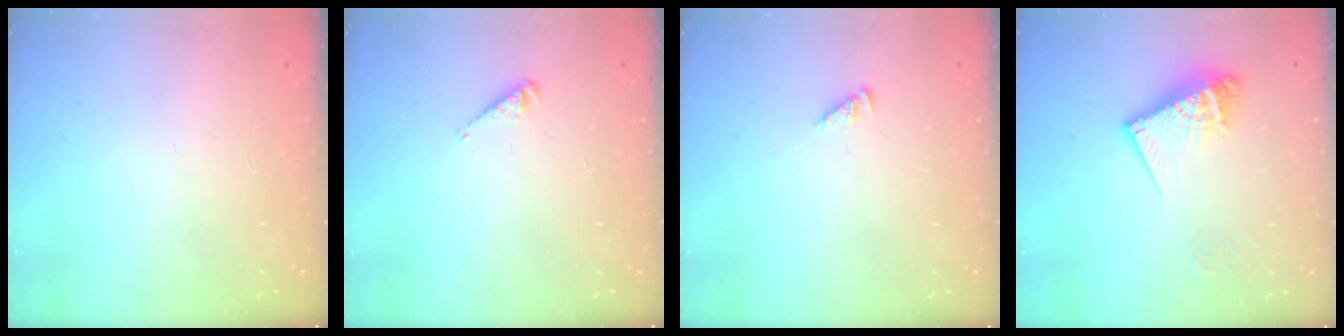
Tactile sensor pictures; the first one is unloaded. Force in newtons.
{"total": 2.7, "press": 2.7, "slide": 0.3}
{"total": 2.0, "press": 2.0, "slide": 0.2}
{"total": 12.2, "press": 12.2, "slide": 1.2}